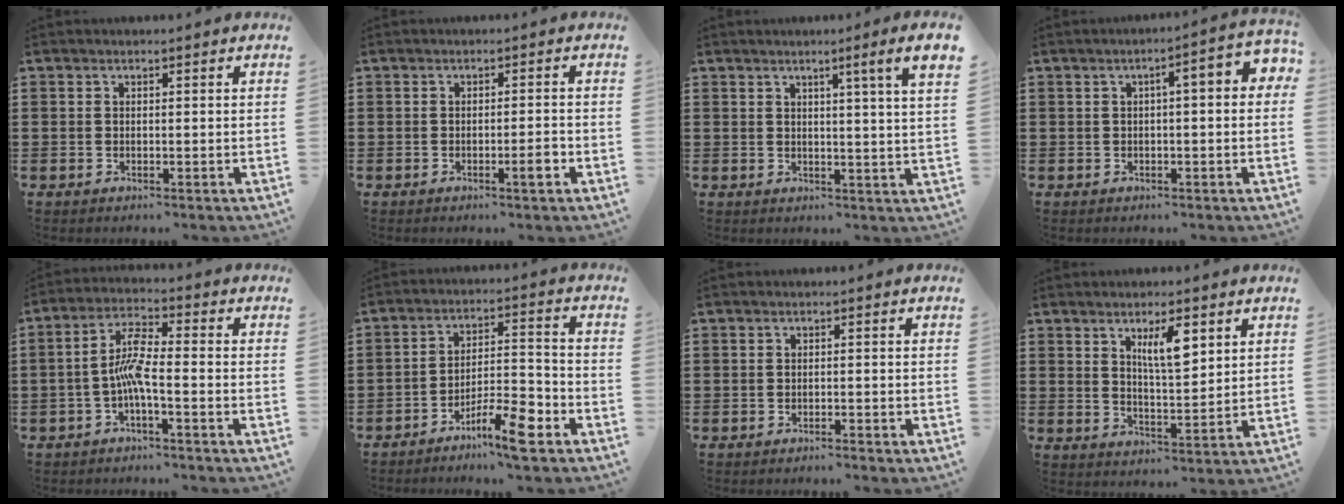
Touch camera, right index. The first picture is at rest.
{"total": 2.5, "force": [-1.2, 0.0, 2.2], "torque": [-0.038, -0.005, -0.021]}
{"total": 4.6, "force": [2.3, -1.1, 3.8], "torque": [-0.061, -0.013, 0.031]}
{"total": 3.8, "force": [0.0, 0.6, 3.8], "torque": [-0.062, 0.000, -0.006]}
{"total": 6.1, "force": [-1.9, 1.2, 5.6], "torque": [-0.123, 0.000, -0.042]}
{"total": 8.1, "force": [-5.7, 1.4, 5.6], "torque": [-0.094, 0.009, -0.102]}
{"total": 1.0, "force": [-1.0, -0.2, 0.2], "torque": [-0.006, -0.003, -0.020]}
{"total": 5.7, "force": [2.8, 1.7, 4.6], "torque": [-0.082, 0.001, 0.044]}